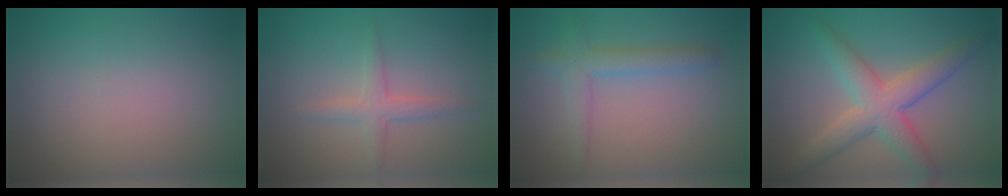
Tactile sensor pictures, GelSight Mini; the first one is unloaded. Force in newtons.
{"total": 1.9, "press": 1.9, "slide": 0.1}
{"total": 2.7, "press": 2.7, "slide": 0.2}
{"total": 5.3, "press": 5.3, "slide": 0.1}